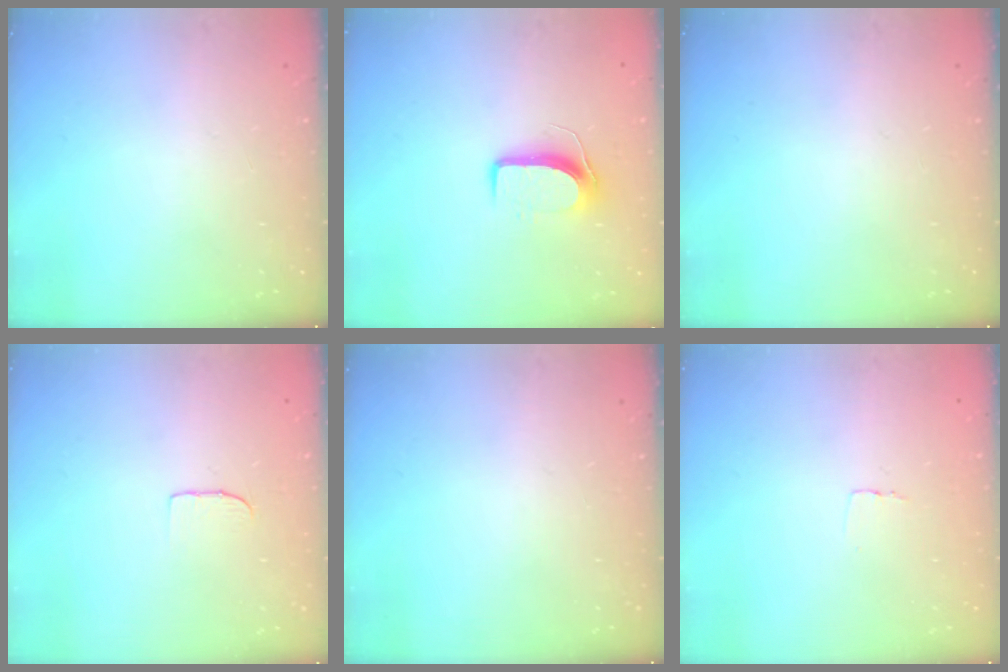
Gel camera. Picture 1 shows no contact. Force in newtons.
{"total": 8.7, "press": 8.7, "slide": 0.7}
{"total": 0.0}
{"total": 4.3, "press": 4.3, "slide": 0.3}
{"total": 0.0}
{"total": 2.6, "press": 2.6, "slide": 0.1}